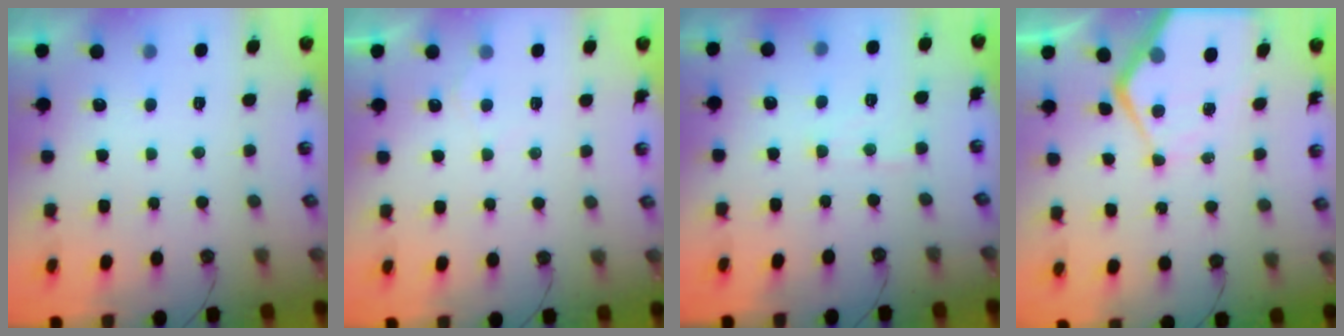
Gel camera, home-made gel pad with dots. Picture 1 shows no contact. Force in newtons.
{"total": 3.4, "press": 3.4, "slide": 0.4}
{"total": 5.2, "press": 5.1, "slide": 0.7}
{"total": 10.5, "press": 10.5, "slide": 1.1}